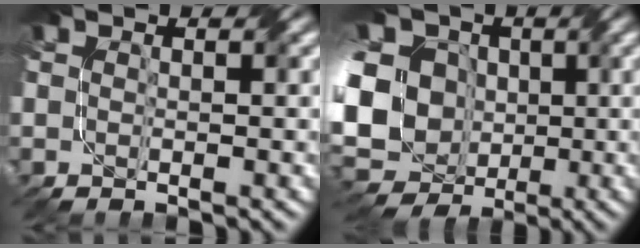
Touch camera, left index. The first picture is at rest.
{"total": 20.7, "force": [-0.7, 17.8, 10.5], "torque": [-0.250, 0.026, -0.052]}